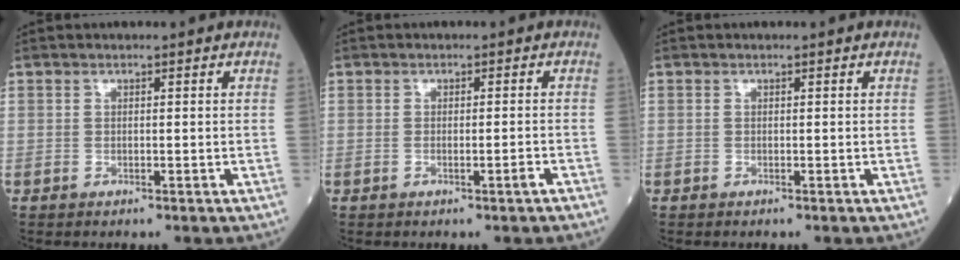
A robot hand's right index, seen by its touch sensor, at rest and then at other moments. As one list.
[{"total": 1.3, "force": [-0.8, -0.1, 1.0], "torque": [-0.020, -0.001, -0.011]}, {"total": 0.0}]